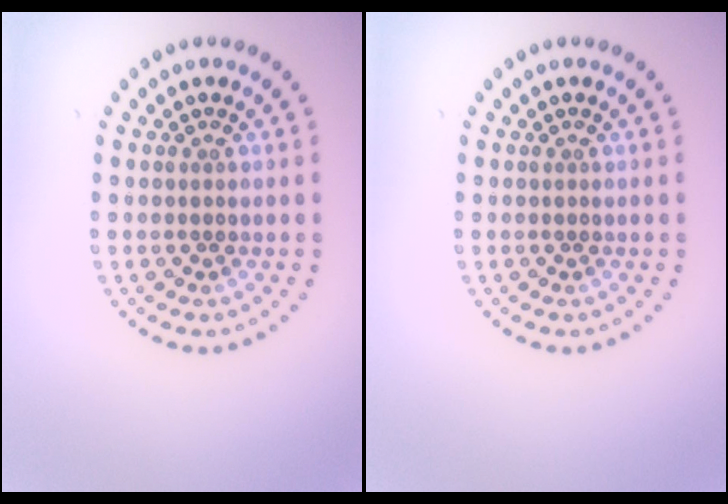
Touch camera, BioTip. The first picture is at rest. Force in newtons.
{"total": 0.0}